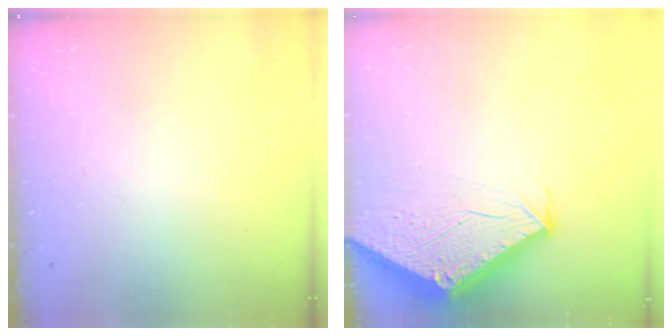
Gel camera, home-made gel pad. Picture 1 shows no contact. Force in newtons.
{"total": 3.3, "press": 3.3, "slide": 0.1}